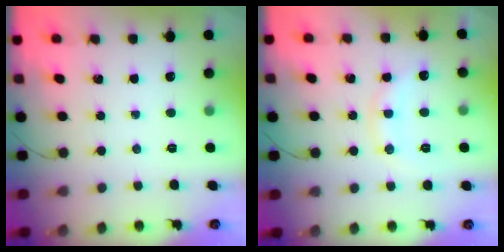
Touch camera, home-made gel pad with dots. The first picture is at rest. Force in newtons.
{"total": 10.6, "press": 10.6, "slide": 0.9}